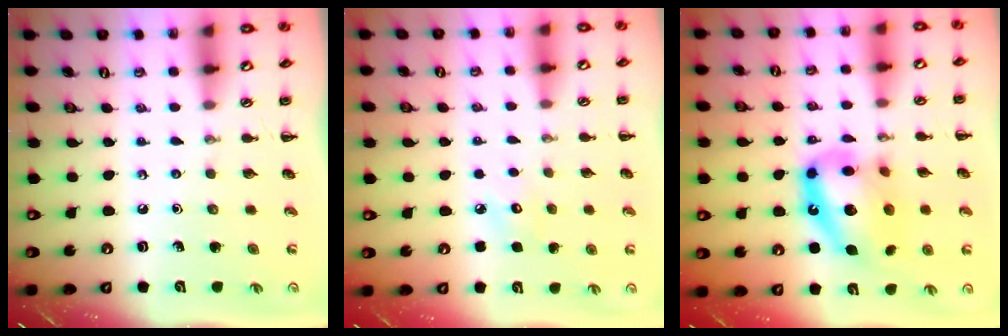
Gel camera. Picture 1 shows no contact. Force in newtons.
{"total": 3.9, "press": 3.8, "slide": 0.9}
{"total": 17.3, "press": 16.9, "slide": 4.0}